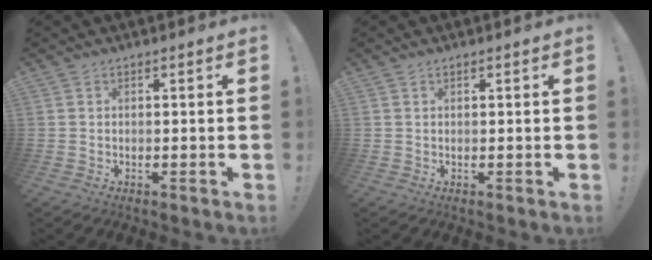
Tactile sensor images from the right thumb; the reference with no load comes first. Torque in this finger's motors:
{"motor_torque": [0.15, -0.14, -0.07, -0.04, 0.07]}